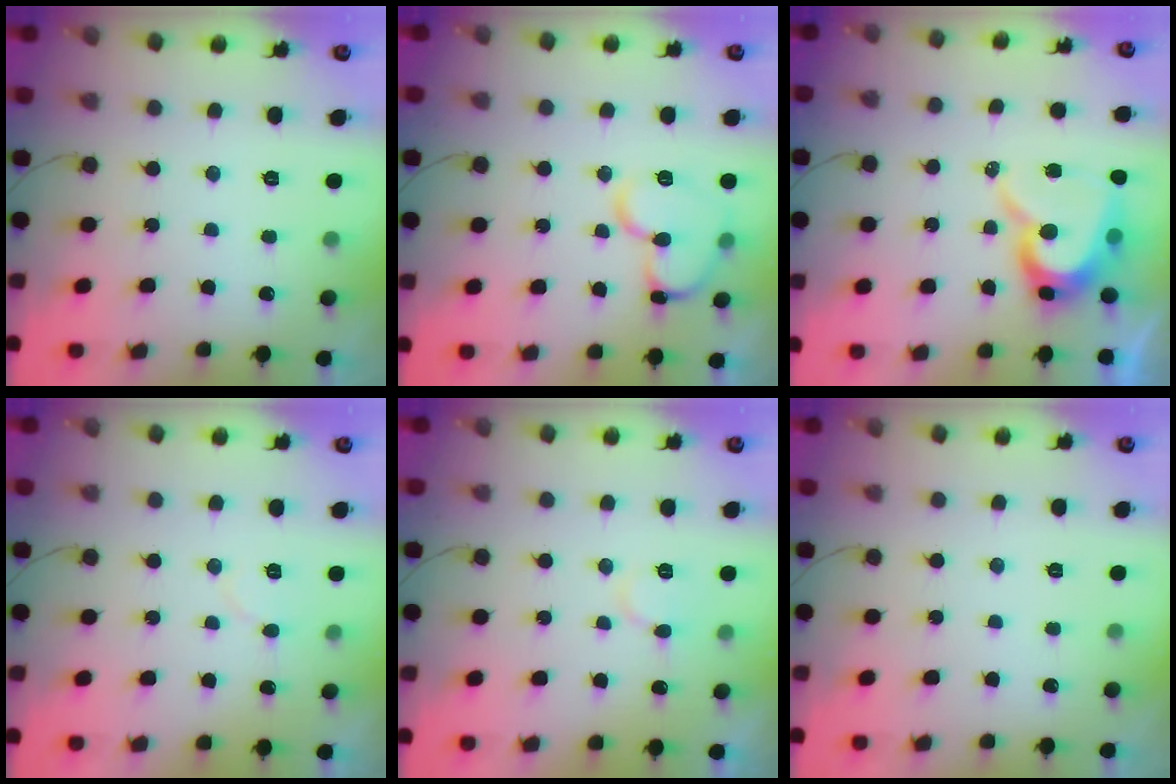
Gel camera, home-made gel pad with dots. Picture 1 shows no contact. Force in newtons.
{"total": 12.5, "press": 12.3, "slide": 1.9}
{"total": 12.7, "press": 12.7, "slide": 1.2}
{"total": 3.8, "press": 3.7, "slide": 0.4}
{"total": 6.4, "press": 6.4, "slide": 0.4}
{"total": 0.0}